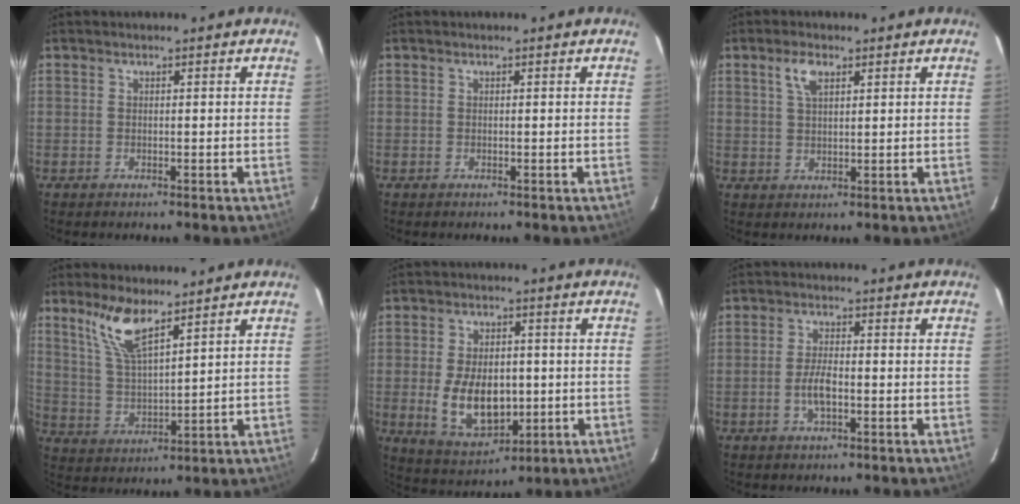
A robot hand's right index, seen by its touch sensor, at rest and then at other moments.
{"total": 0.0}
{"total": 4.0, "force": [2.0, 1.8, 2.9], "torque": [-0.055, 0.007, 0.039]}
{"total": 9.0, "force": [6.3, 2.3, 6.1], "torque": [-0.121, 0.004, 0.133]}
{"total": 11.9, "force": [-1.6, 7.2, 9.3], "torque": [-0.188, -0.009, -0.008]}
{"total": 7.2, "force": [-2.6, 2.3, 6.3], "torque": [-0.128, 0.004, -0.052]}